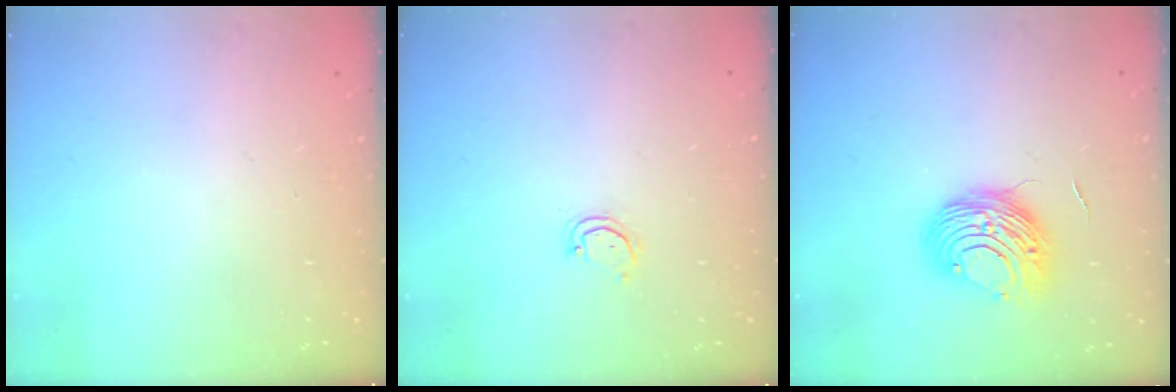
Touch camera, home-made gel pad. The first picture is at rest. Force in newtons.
{"total": 2.9, "press": 2.9, "slide": 0.3}
{"total": 9.7, "press": 9.6, "slide": 0.6}